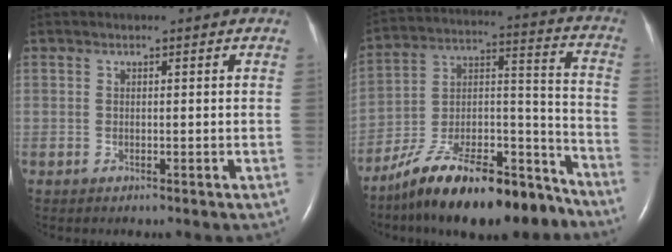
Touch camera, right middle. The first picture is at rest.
{"total": 22.6, "force": [-17.9, 5.8, 12.5], "torque": [-0.176, 0.028, -0.300]}